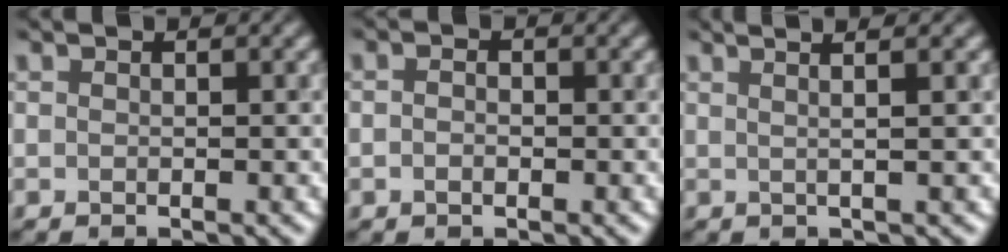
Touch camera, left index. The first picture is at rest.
{"total": 1.2, "force": [-0.2, 0.8, 0.8], "torque": [-0.017, 0.001, -0.008]}
{"total": 5.1, "force": [2.6, 2.1, 3.8], "torque": [-0.034, 0.040, -0.003]}